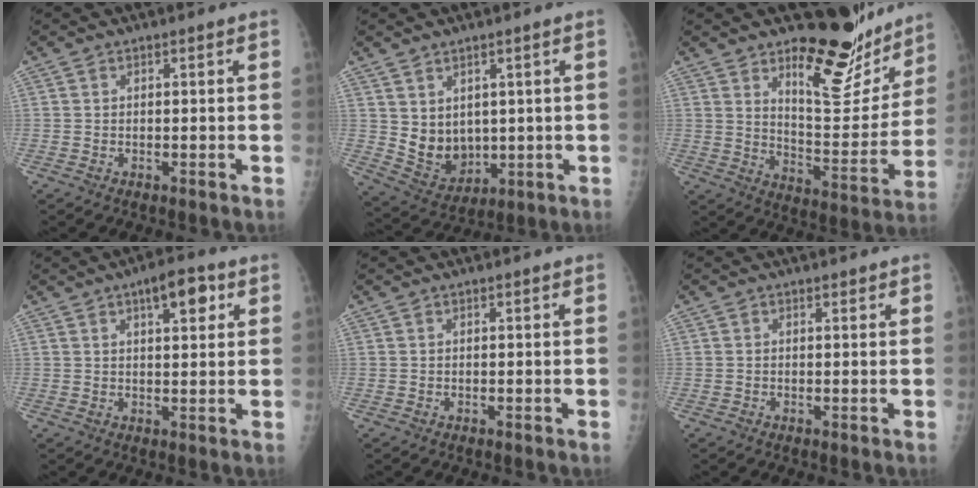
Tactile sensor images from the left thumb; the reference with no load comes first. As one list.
[{"total": 7.8, "force": [1.6, 5.9, 4.8], "torque": [-0.057, -0.026, 0.055]}, {"total": 15.5, "force": [11.7, 6.0, 8.3], "torque": [-0.066, -0.102, 0.180]}, {"total": 6.7, "force": [3.2, 2.6, 5.3], "torque": [-0.062, -0.007, 0.043]}, {"total": 0.0}, {"total": 0.5, "force": [0.4, 0.2, 0.2], "torque": [-0.005, -0.003, 0.006]}]